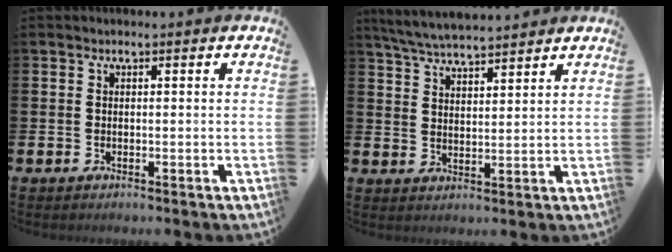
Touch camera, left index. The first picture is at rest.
{"total": 5.5, "force": [5.4, 0.4, 1.1], "torque": [-0.039, -0.025, 0.097]}